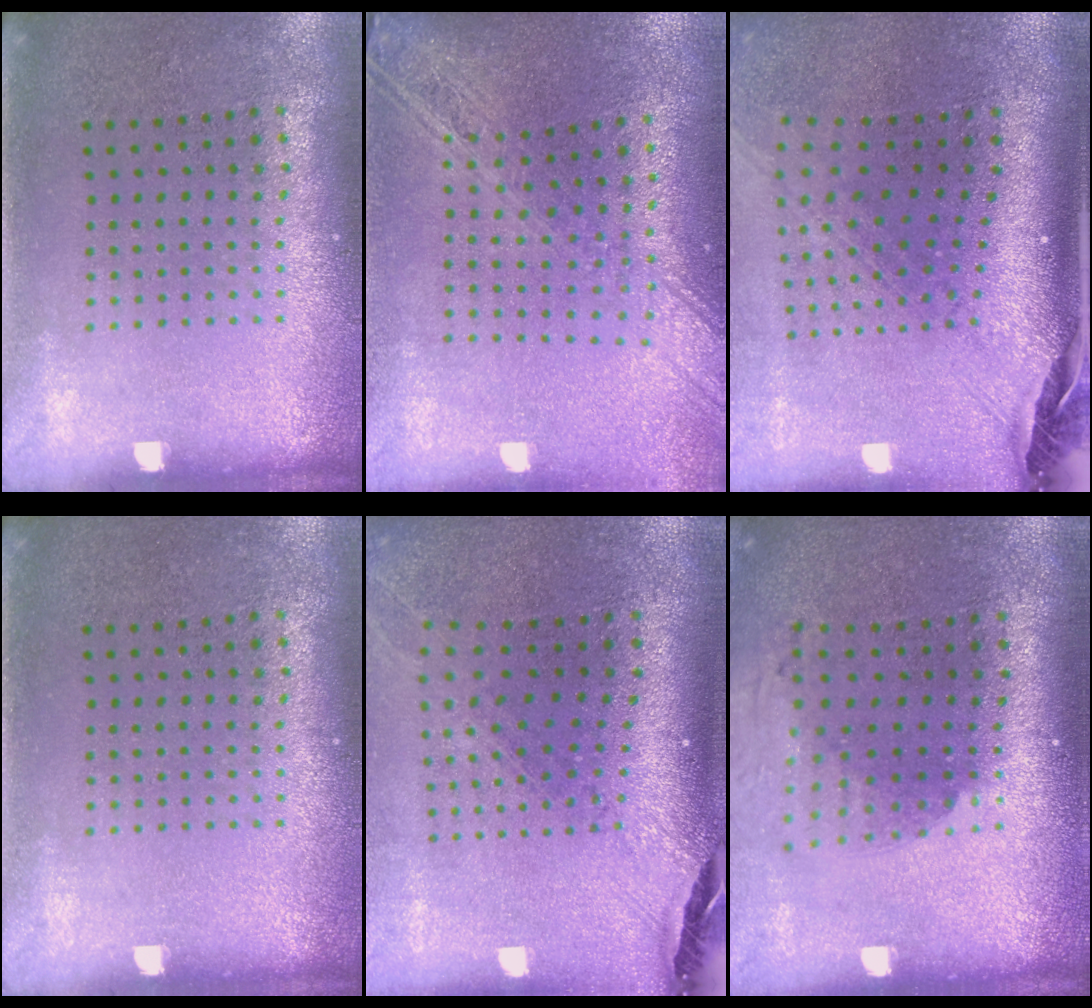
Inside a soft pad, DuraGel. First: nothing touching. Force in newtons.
{"total": 2.1, "press": 1.8, "slide": 1.1}
{"total": 2.9, "press": 2.0, "slide": 2.0}
{"total": 0.0}
{"total": 1.8, "press": 1.6, "slide": 0.9}
{"total": 2.0, "press": 1.5, "slide": 1.4}